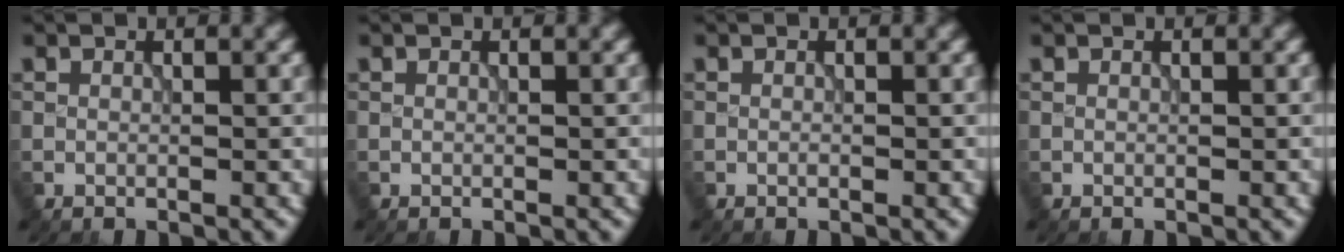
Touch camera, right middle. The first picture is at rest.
{"total": 0.0}
{"total": 0.0}
{"total": 0.0}